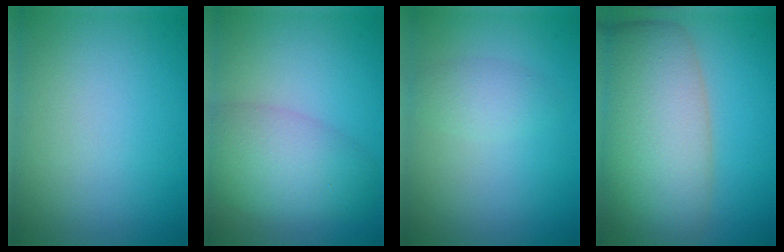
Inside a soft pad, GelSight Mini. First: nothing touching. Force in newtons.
{"total": 5.8, "press": 5.8, "slide": 0.2}
{"total": 1.8, "press": 1.8, "slide": 0.2}
{"total": 11.9, "press": 11.9, "slide": 0.8}